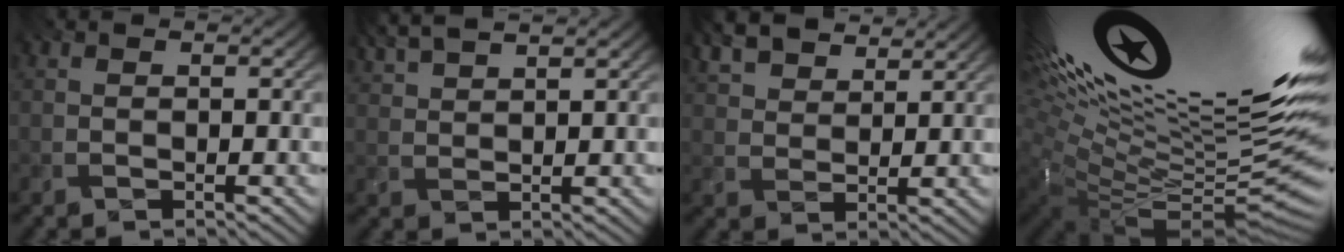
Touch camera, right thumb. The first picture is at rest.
{"total": 4.9, "force": [4.1, 0.9, 2.6], "torque": [-0.052, 0.008, 0.069]}
{"total": 8.3, "force": [6.3, 3.2, 4.2], "torque": [-0.116, -0.003, 0.115]}
{"total": 20.1, "force": [8.0, 4.4, 17.9], "torque": [-0.262, 0.028, 0.128]}